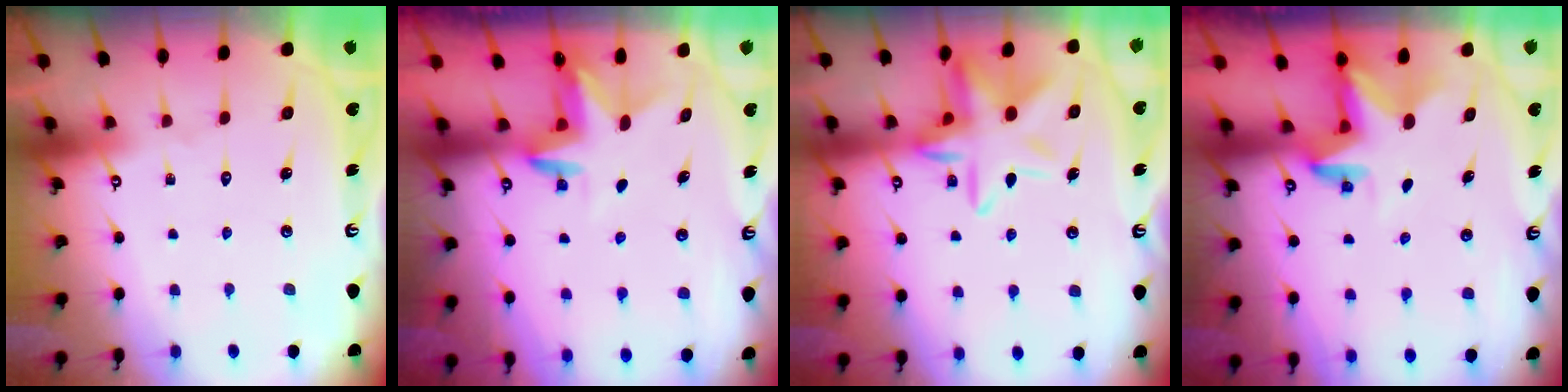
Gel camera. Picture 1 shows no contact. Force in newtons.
{"total": 3.3, "press": 3.3, "slide": 0.3}
{"total": 12.5, "press": 12.4, "slide": 0.7}
{"total": 2.8, "press": 2.8, "slide": 0.3}